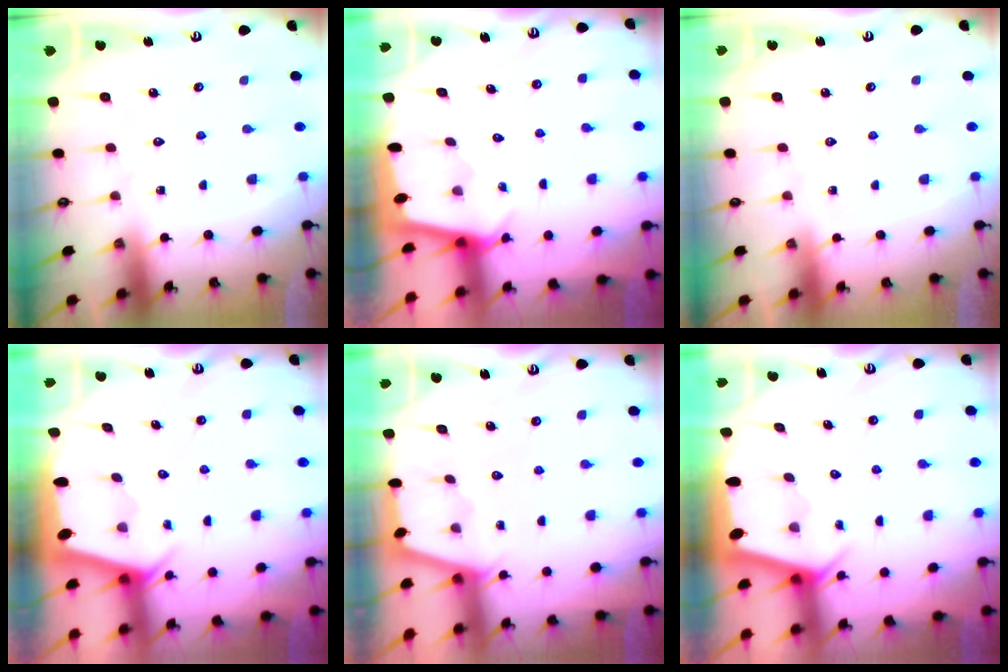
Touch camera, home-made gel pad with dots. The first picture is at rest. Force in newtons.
{"total": 1.6, "press": 1.6, "slide": 0.2}
{"total": 0.6, "press": 0.6, "slide": 0.2}
{"total": 2.0, "press": 1.9, "slide": 0.3}
{"total": 1.7, "press": 1.7, "slide": 0.4}
{"total": 2.0, "press": 2.0, "slide": 0.5}